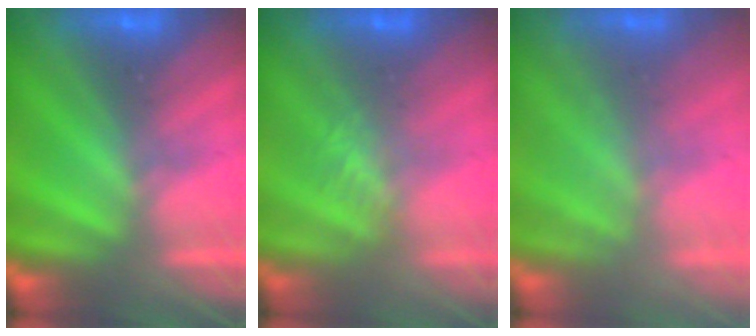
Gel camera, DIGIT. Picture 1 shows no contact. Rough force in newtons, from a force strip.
{"total": 1.2}
{"total": 2.3}